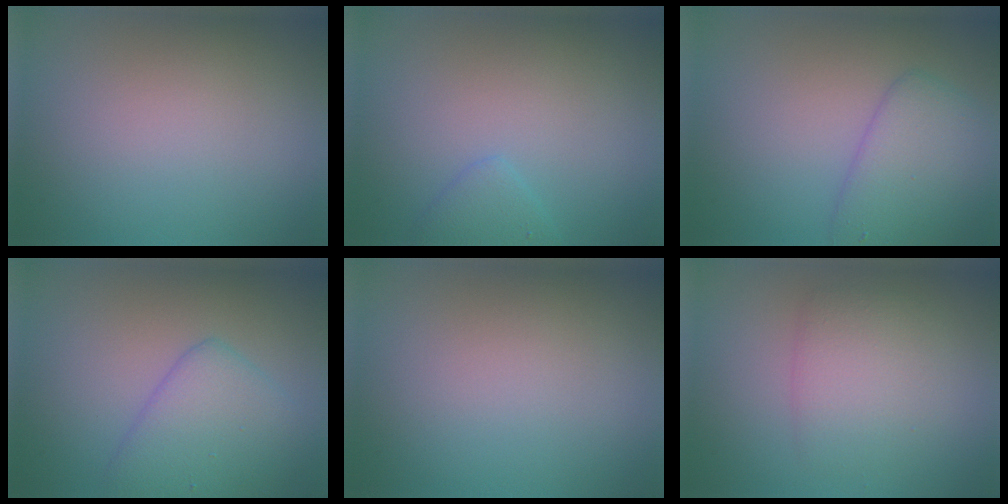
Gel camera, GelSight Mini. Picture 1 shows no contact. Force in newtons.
{"total": 1.5, "press": 1.5, "slide": 0.1}
{"total": 4.2, "press": 4.2, "slide": 0.2}
{"total": 3.1, "press": 3.1, "slide": 0.1}
{"total": 0.0}
{"total": 3.4, "press": 3.4, "slide": 0.1}